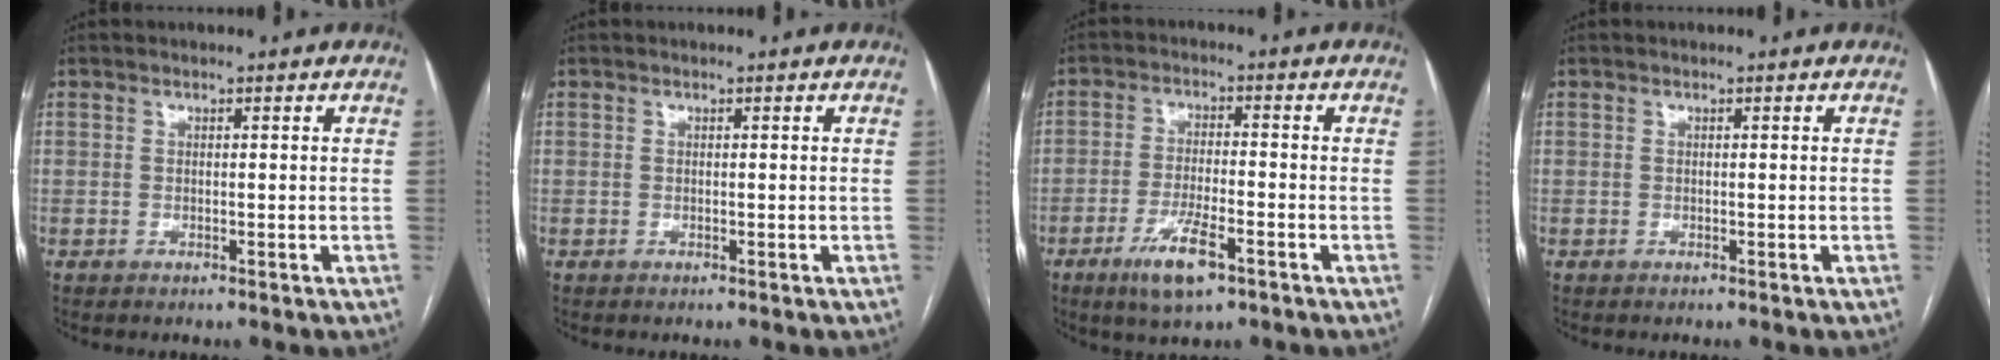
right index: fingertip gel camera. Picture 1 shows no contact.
{"total": 0.0}
{"total": 7.2, "force": [-4.0, 1.3, 5.8], "torque": [-0.114, -0.012, -0.067]}
{"total": 0.0}